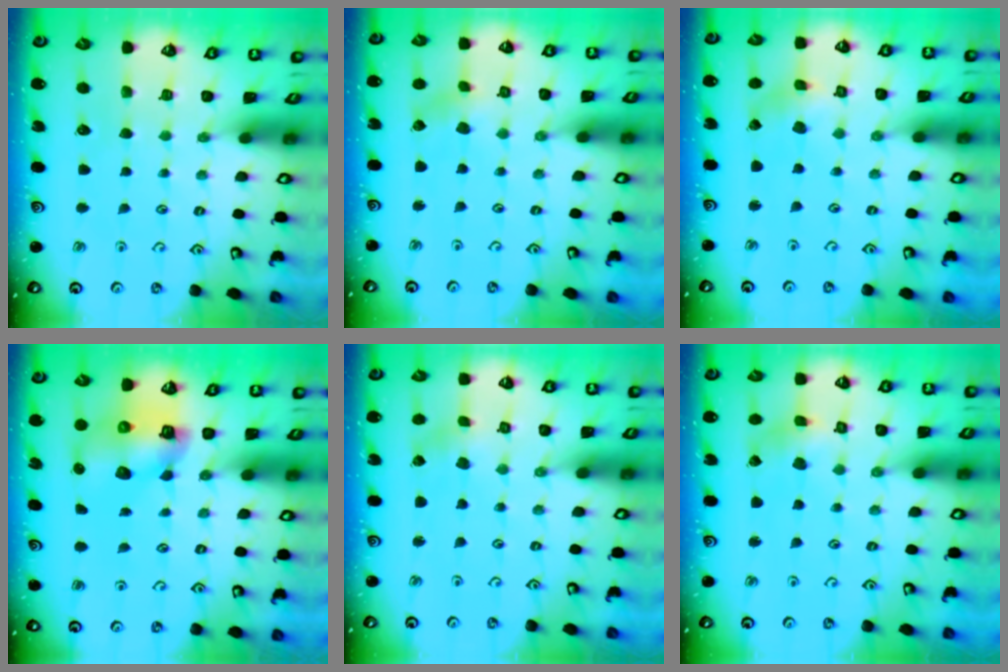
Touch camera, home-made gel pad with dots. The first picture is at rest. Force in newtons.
{"total": 2.7, "press": 2.6, "slide": 0.6}
{"total": 1.5, "press": 1.5, "slide": 0.3}
{"total": 9.8, "press": 9.7, "slide": 1.2}
{"total": 0.7, "press": 0.6, "slide": 0.2}
{"total": 2.3, "press": 2.3, "slide": 0.5}